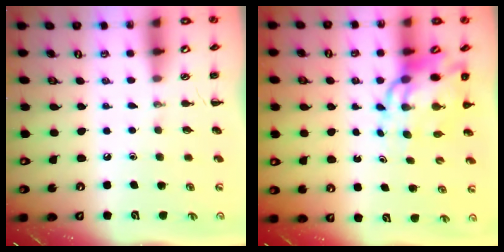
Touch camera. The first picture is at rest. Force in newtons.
{"total": 13.2, "press": 12.5, "slide": 4.2}